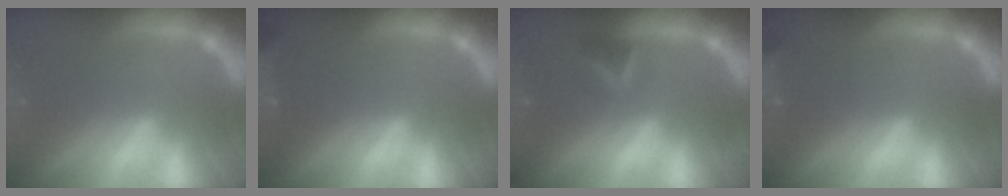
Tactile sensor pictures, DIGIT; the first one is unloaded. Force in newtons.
{"total": 9.0}
{"total": 2.4}
{"total": 3.9}